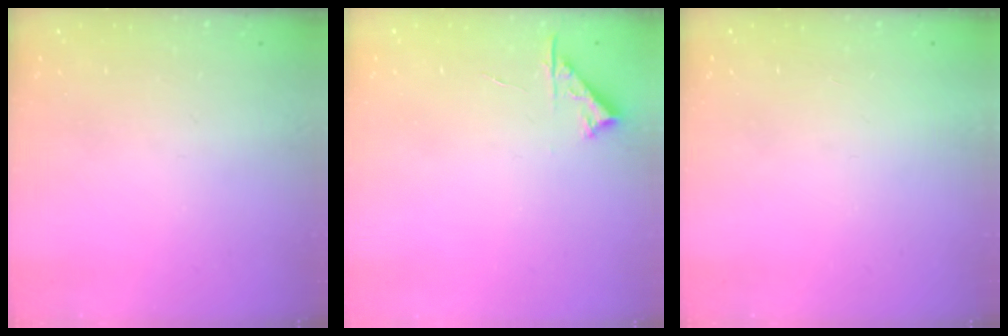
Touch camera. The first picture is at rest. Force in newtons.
{"total": 4.7, "press": 4.6, "slide": 0.6}
{"total": 1.6, "press": 1.6, "slide": 0.1}